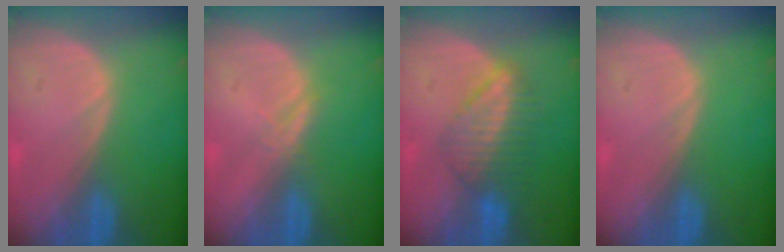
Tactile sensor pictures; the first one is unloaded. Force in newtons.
{"total": 1.3, "press": 1.3, "slide": 0.1}
{"total": 6.4, "press": 6.0, "slide": 2.0}
{"total": 0.0}